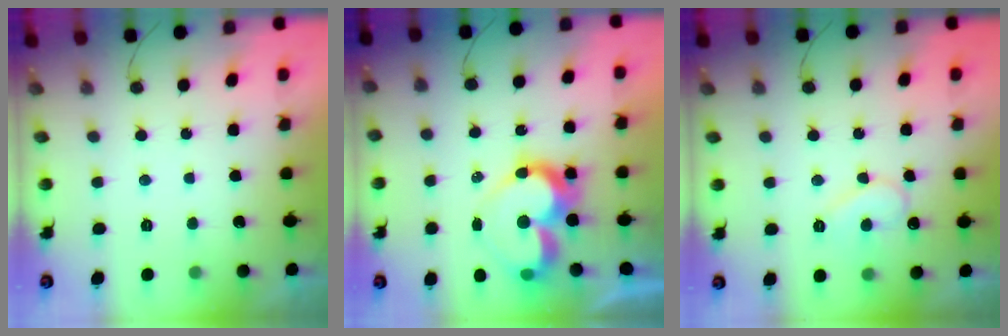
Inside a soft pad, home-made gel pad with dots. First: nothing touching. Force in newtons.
{"total": 11.7, "press": 11.7, "slide": 0.9}
{"total": 8.6, "press": 8.5, "slide": 0.7}